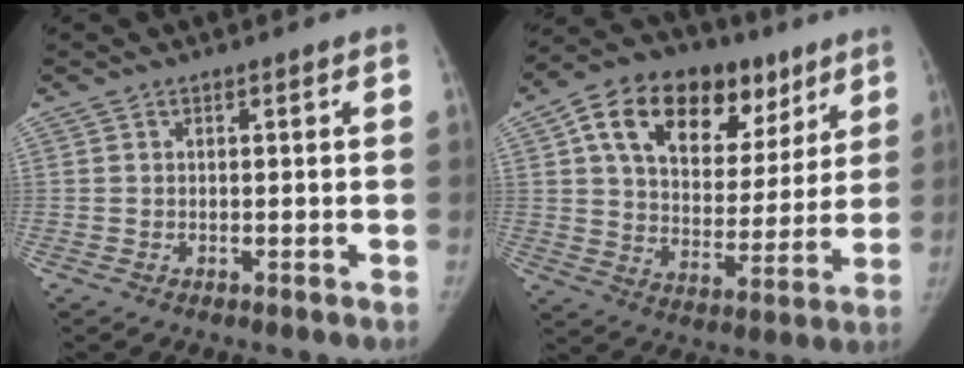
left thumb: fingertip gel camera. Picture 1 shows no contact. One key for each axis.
{"total": 23.8, "fx": 11.3, "fy": 14.9, "fz": 14.7, "tx": -0.196, "ty": 0.002, "tz": 0.181}